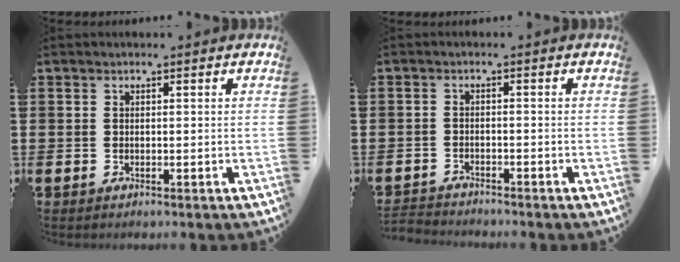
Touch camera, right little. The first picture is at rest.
{"total": 1.8, "force": [-1.8, -0.1, -0.2], "torque": [-0.002, 0.002, -0.039]}